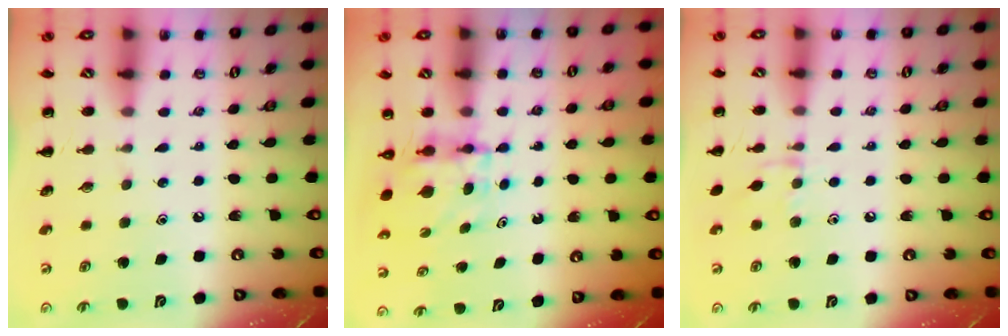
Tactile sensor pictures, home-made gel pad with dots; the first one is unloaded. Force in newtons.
{"total": 4.0, "press": 4.0, "slide": 0.3}
{"total": 5.9, "press": 5.8, "slide": 1.0}